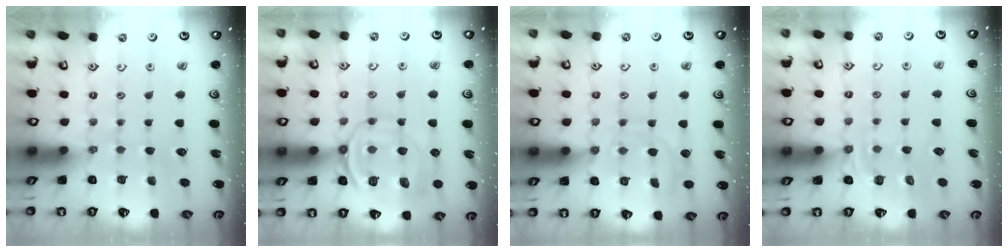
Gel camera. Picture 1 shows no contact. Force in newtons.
{"total": 10.0, "press": 9.9, "slide": 1.1}
{"total": 11.0, "press": 11.0, "slide": 0.8}
{"total": 3.8, "press": 3.4, "slide": 1.6}